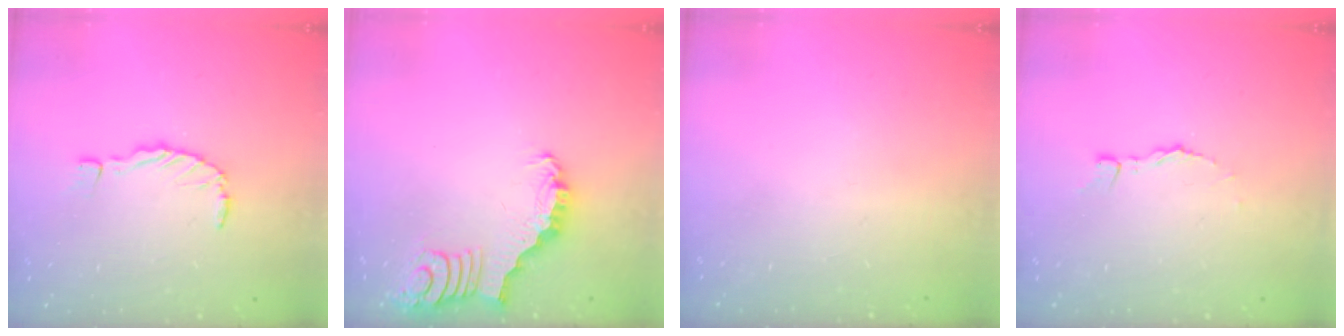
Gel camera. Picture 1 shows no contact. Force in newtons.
{"total": 2.2, "press": 2.2, "slide": 0.0}
{"total": 0.0}
{"total": 4.4, "press": 4.3, "slide": 0.5}